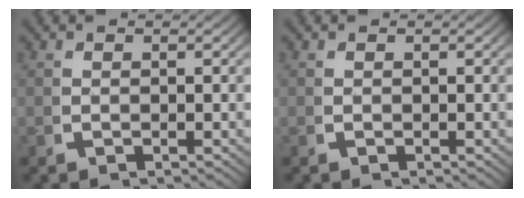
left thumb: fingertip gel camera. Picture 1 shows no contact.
{"total": 0.0}